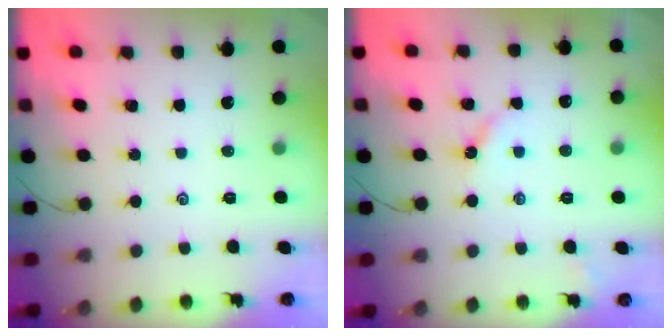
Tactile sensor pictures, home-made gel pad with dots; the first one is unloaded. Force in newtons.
{"total": 3.2, "press": 3.2, "slide": 0.4}